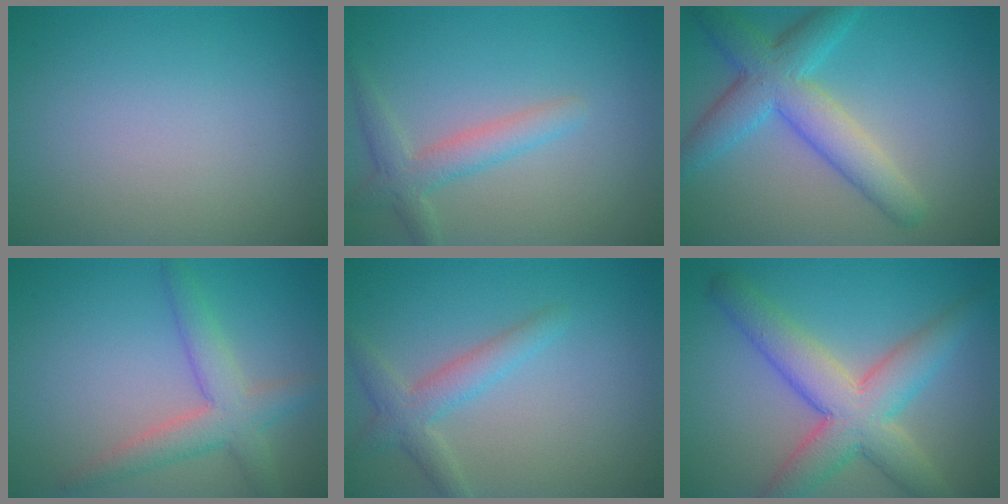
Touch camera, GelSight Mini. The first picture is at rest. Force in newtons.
{"total": 2.8, "press": 2.8, "slide": 0.3}
{"total": 6.0, "press": 6.0, "slide": 0.2}
{"total": 4.1, "press": 4.1, "slide": 0.2}
{"total": 2.9, "press": 2.9, "slide": 0.1}
{"total": 7.3, "press": 7.3, "slide": 0.4}